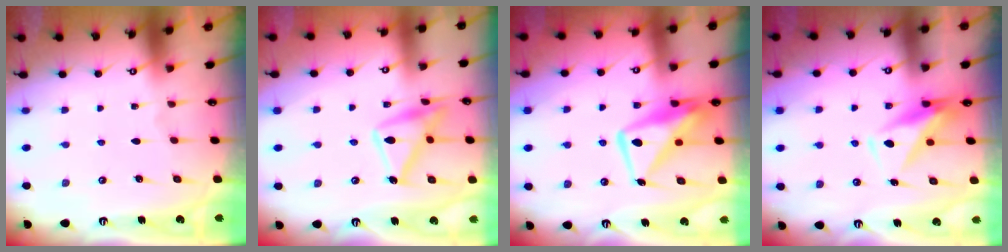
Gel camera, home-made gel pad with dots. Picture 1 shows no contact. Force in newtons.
{"total": 15.3, "press": 15.3, "slide": 0.8}
{"total": 13.4, "press": 13.4, "slide": 1.1}
{"total": 8.1, "press": 8.0, "slide": 1.4}